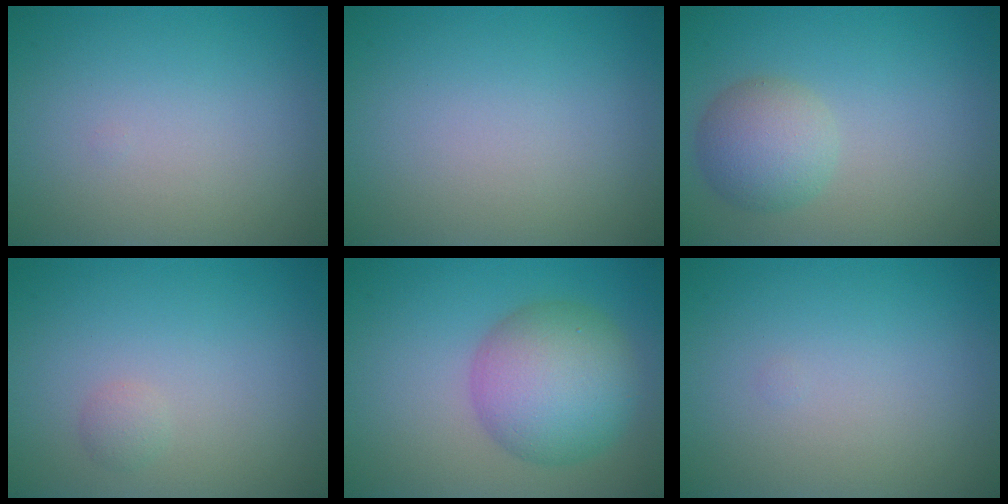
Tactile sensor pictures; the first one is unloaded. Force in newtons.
{"total": 0.0}
{"total": 2.8, "press": 2.8, "slide": 0.3}
{"total": 0.8, "press": 0.8, "slide": 0.1}
{"total": 7.5, "press": 7.5, "slide": 0.0}
{"total": 0.0}